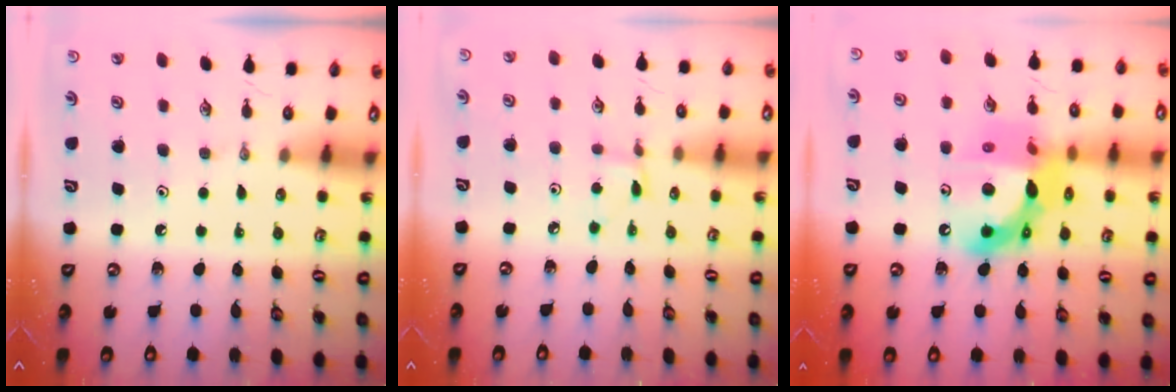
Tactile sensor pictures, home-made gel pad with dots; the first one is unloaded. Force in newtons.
{"total": 1.7, "press": 1.7, "slide": 0.0}
{"total": 17.8, "press": 17.8, "slide": 1.4}